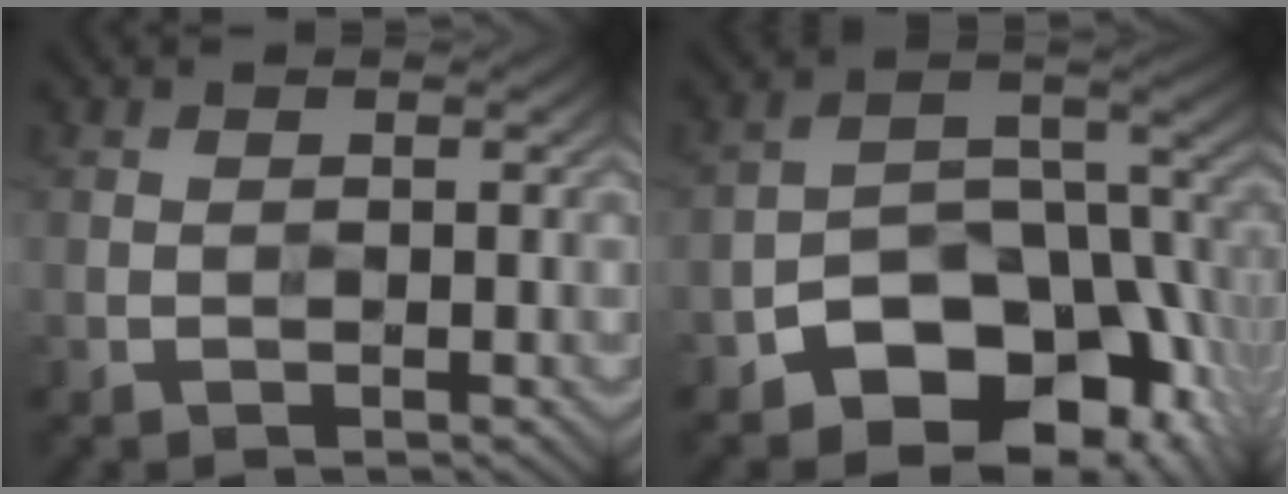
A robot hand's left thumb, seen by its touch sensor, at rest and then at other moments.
{"total": 14.2, "force": [-7.6, 8.7, 8.3], "torque": [-0.129, -0.024, -0.126]}